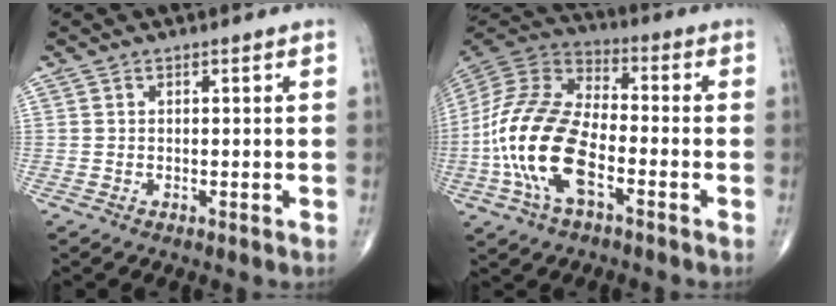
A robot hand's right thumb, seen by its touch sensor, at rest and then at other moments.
{"total": 19.1, "force": [-5.5, 9.4, 15.7], "torque": [-0.325, 0.027, -0.107]}